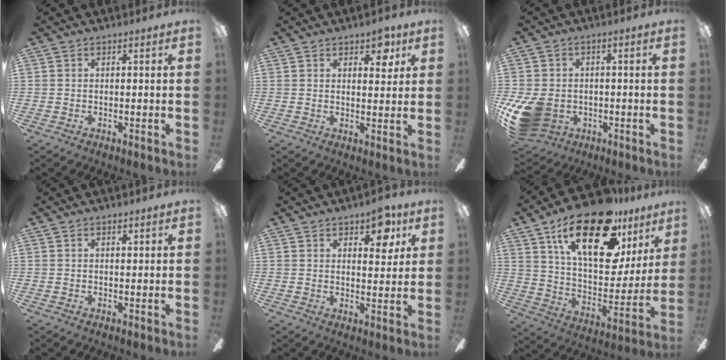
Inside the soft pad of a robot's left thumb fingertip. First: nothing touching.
{"total": 5.5, "force": [3.4, 2.8, 3.3], "torque": [-0.032, -0.010, 0.053]}
{"total": 12.2, "force": [-3.8, 9.4, 6.8], "torque": [-0.147, 0.017, -0.068]}
{"total": 0.9, "force": [0.8, 0.3, 0.4], "torque": [-0.001, -0.003, 0.012]}
{"total": 7.3, "force": [4.5, 3.7, 4.5], "torque": [-0.041, -0.018, 0.073]}
{"total": 26.8, "force": [15.8, 11.2, 18.6], "torque": [-0.296, -0.087, 0.267]}